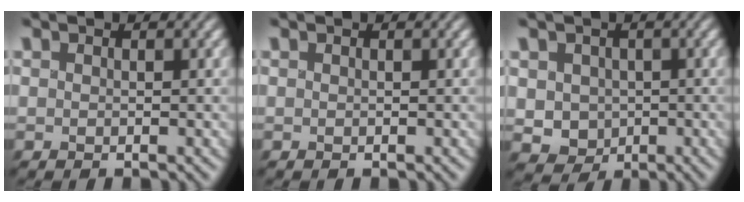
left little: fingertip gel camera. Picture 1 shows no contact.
{"total": 0.0}
{"total": 3.8, "force": [-0.3, 3.5, 1.5], "torque": [-0.044, -0.006, -0.001]}